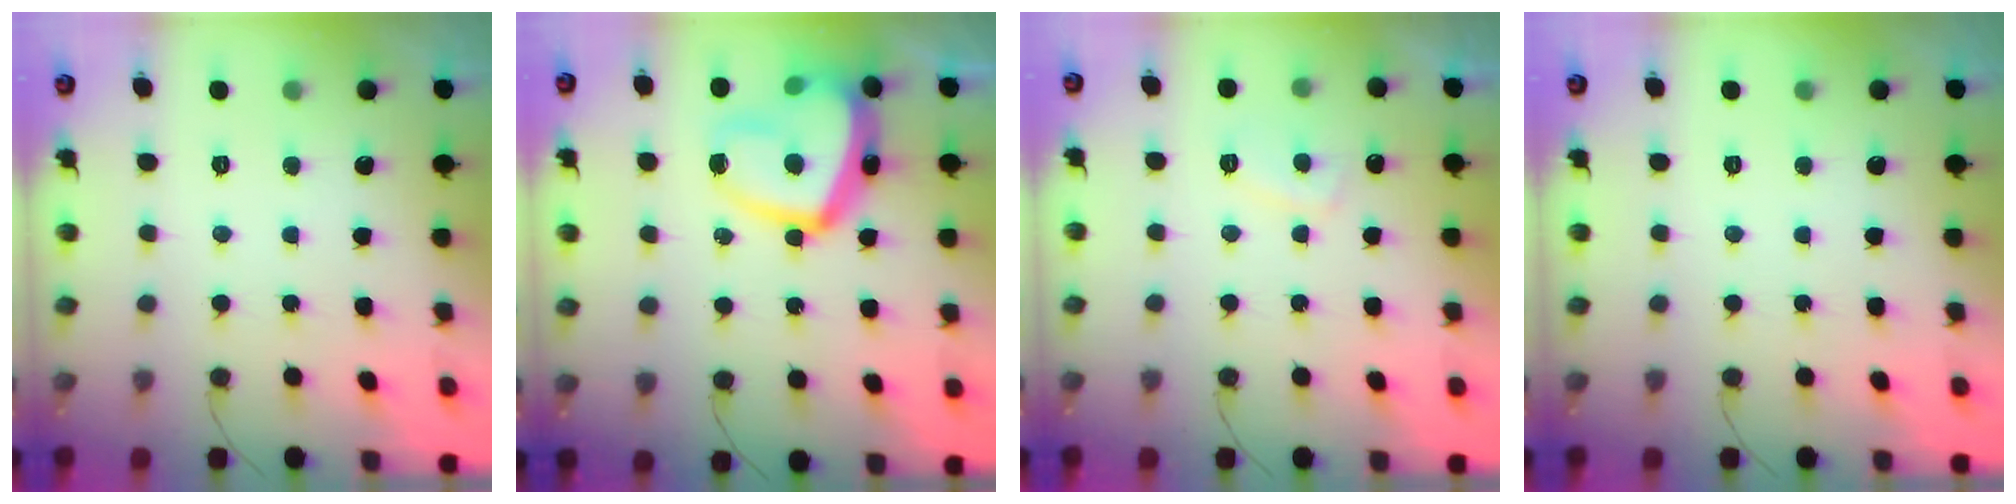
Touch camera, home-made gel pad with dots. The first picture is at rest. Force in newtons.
{"total": 20.4, "press": 20.3, "slide": 2.1}
{"total": 3.6, "press": 3.6, "slide": 0.7}
{"total": 0.0}